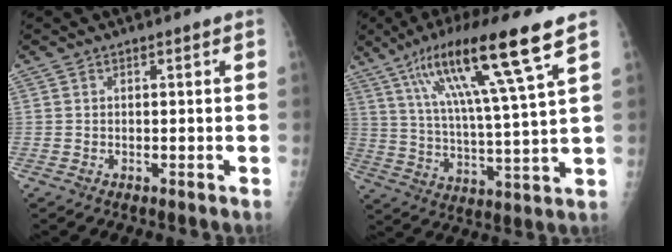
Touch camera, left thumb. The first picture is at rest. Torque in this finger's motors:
{"motor_torque": [0.38, 0.41, 1.61, -1.16, 0.29]}